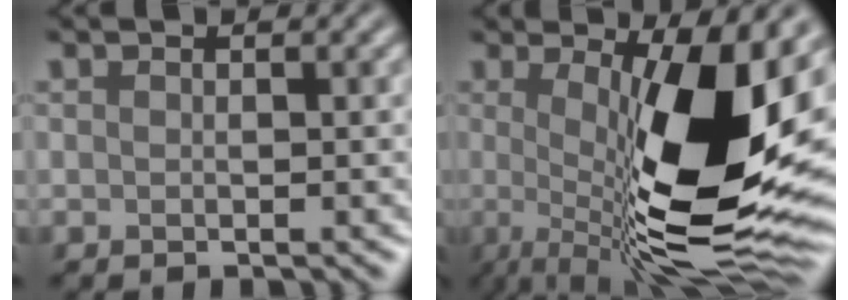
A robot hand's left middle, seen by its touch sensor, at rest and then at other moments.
{"total": 14.8, "force": [0.3, 4.6, 14.1], "torque": [-0.186, -0.008, 0.004]}